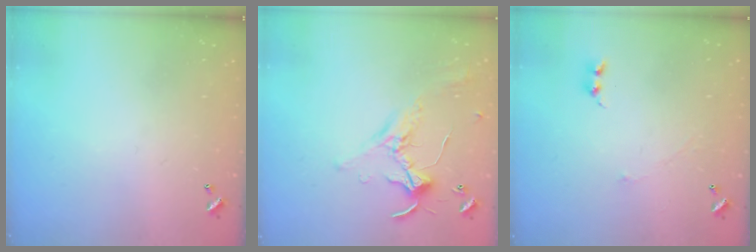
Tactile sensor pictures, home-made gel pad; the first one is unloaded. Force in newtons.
{"total": 0.9, "press": 0.8, "slide": 0.4}
{"total": 1.1, "press": 0.9, "slide": 0.6}